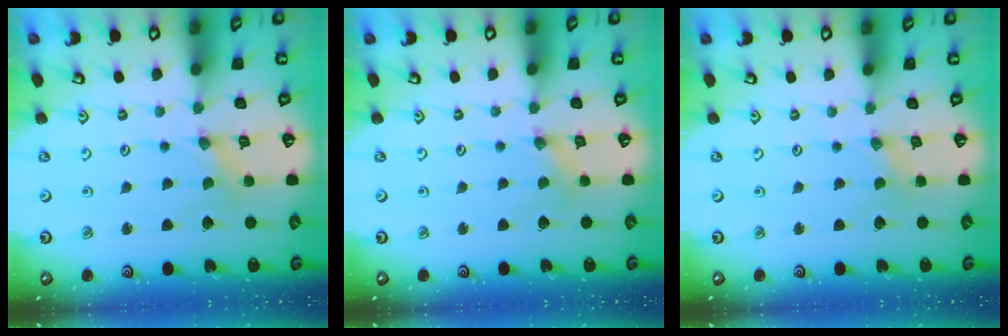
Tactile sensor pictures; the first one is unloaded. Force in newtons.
{"total": 0.0}
{"total": 0.0}